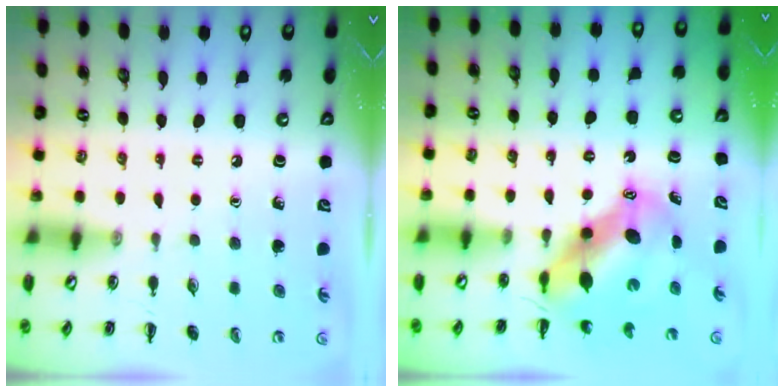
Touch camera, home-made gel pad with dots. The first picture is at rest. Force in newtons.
{"total": 8.4, "press": 8.1, "slide": 2.2}